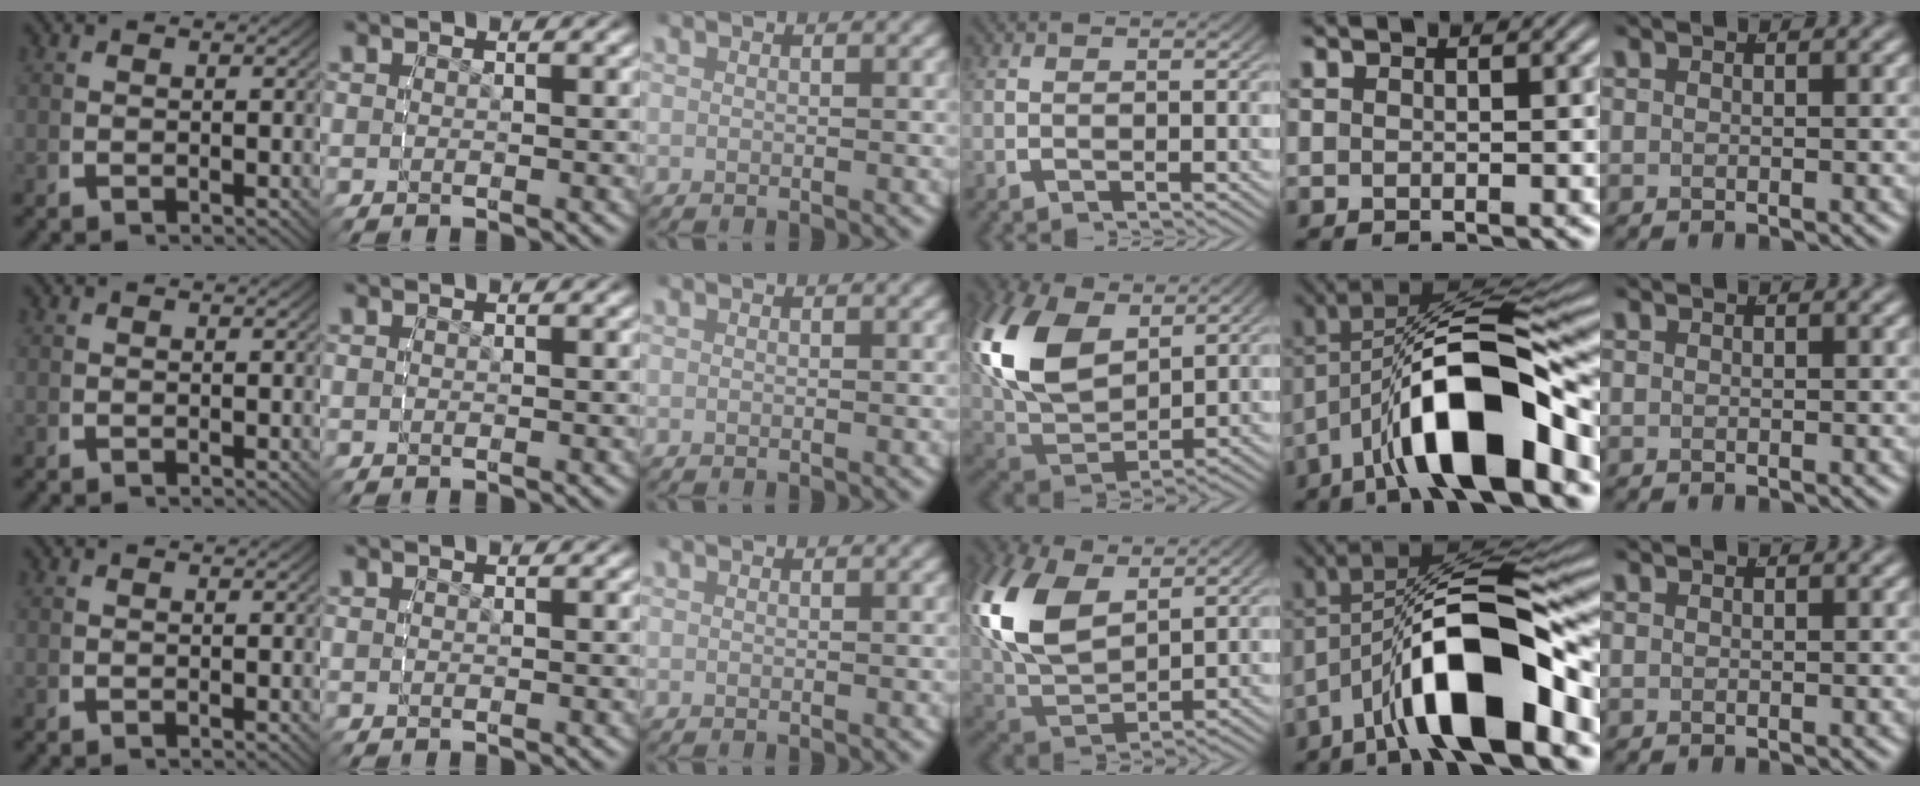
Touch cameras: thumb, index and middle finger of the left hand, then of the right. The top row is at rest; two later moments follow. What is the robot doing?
{"motion": "lift_and_place", "object": "markers"}